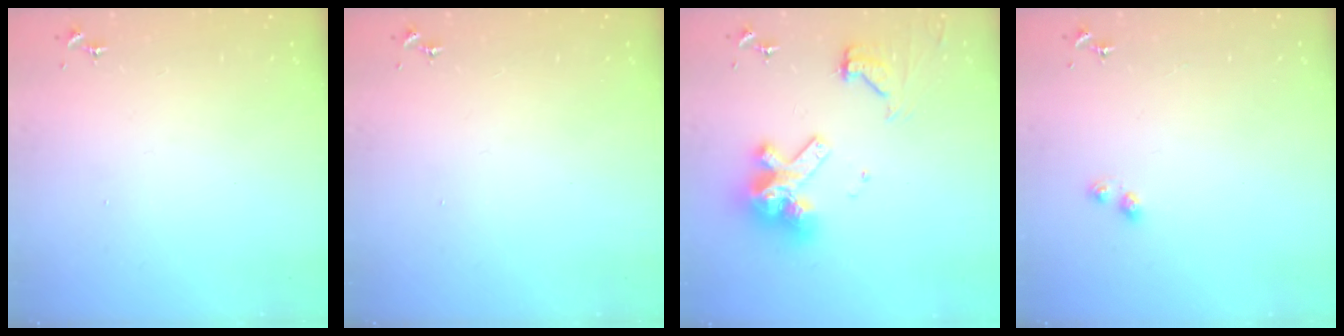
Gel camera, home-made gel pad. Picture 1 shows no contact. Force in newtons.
{"total": 0.0}
{"total": 16.9, "press": 16.8, "slide": 1.8}
{"total": 3.0, "press": 3.0, "slide": 0.4}